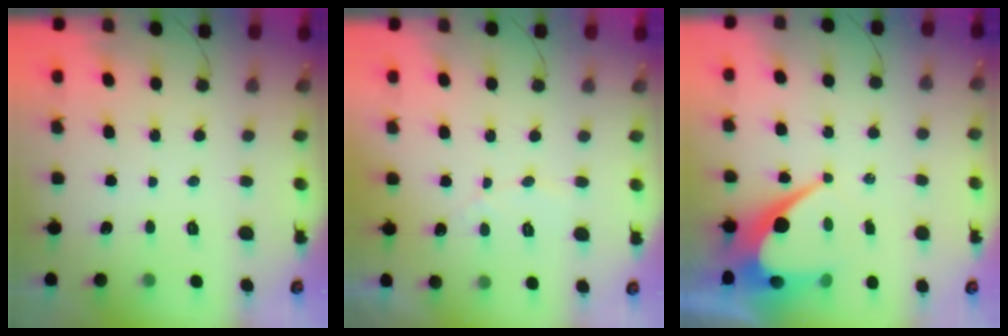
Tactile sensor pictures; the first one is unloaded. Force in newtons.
{"total": 5.0, "press": 4.9, "slide": 0.4}
{"total": 10.3, "press": 10.3, "slide": 0.5}